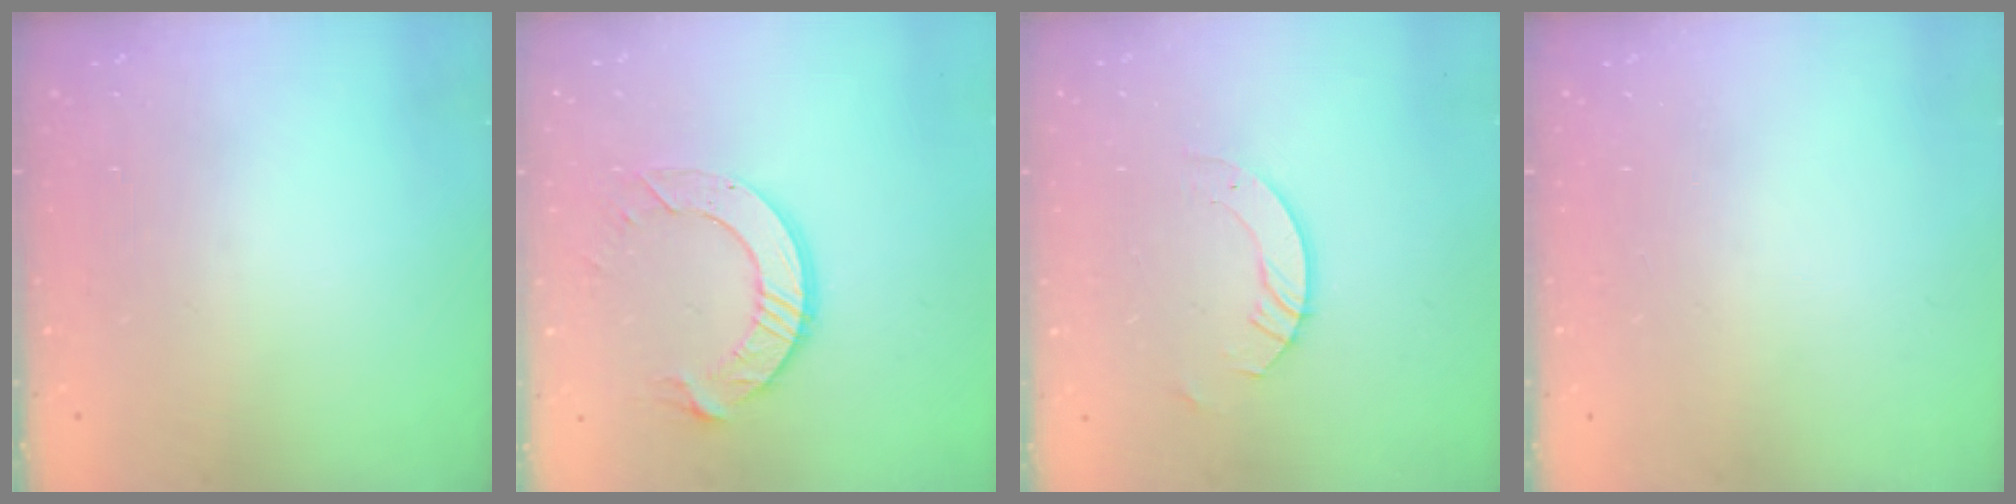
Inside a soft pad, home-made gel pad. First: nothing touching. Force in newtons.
{"total": 9.7, "press": 9.7, "slide": 0.8}
{"total": 4.8, "press": 4.8, "slide": 0.4}
{"total": 0.0}